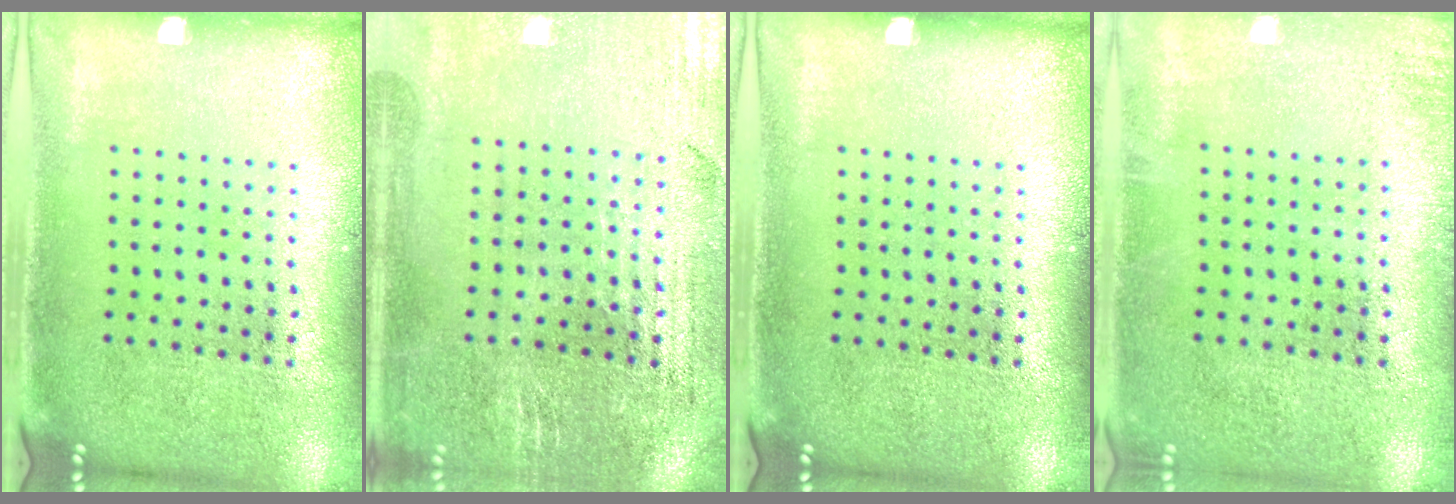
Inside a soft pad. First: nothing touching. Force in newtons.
{"total": 1.1, "press": 1.1, "slide": 0.3}
{"total": 0.0}
{"total": 0.9, "press": 0.9, "slide": 0.2}